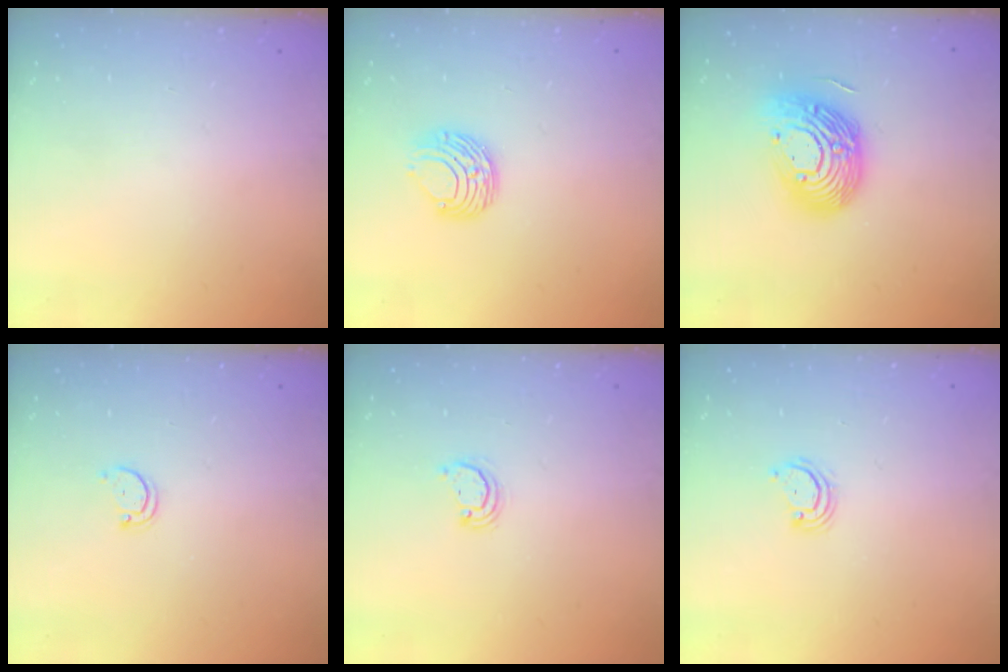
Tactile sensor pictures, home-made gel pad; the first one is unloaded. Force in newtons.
{"total": 8.0, "press": 7.9, "slide": 0.4}
{"total": 17.9, "press": 17.9, "slide": 1.2}
{"total": 2.8, "press": 2.7, "slide": 0.3}
{"total": 2.2, "press": 2.2, "slide": 0.3}
{"total": 2.9, "press": 2.9, "slide": 0.2}